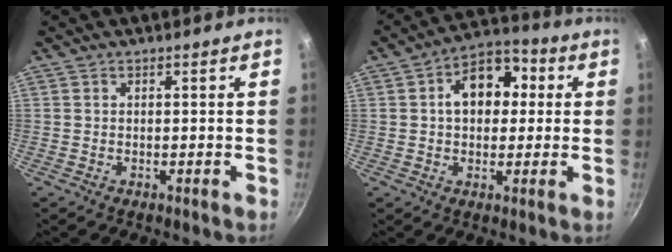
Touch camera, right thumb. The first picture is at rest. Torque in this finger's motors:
{"motor_torque": [0.23, 2.44, 1.05, 0.17, 0.05]}